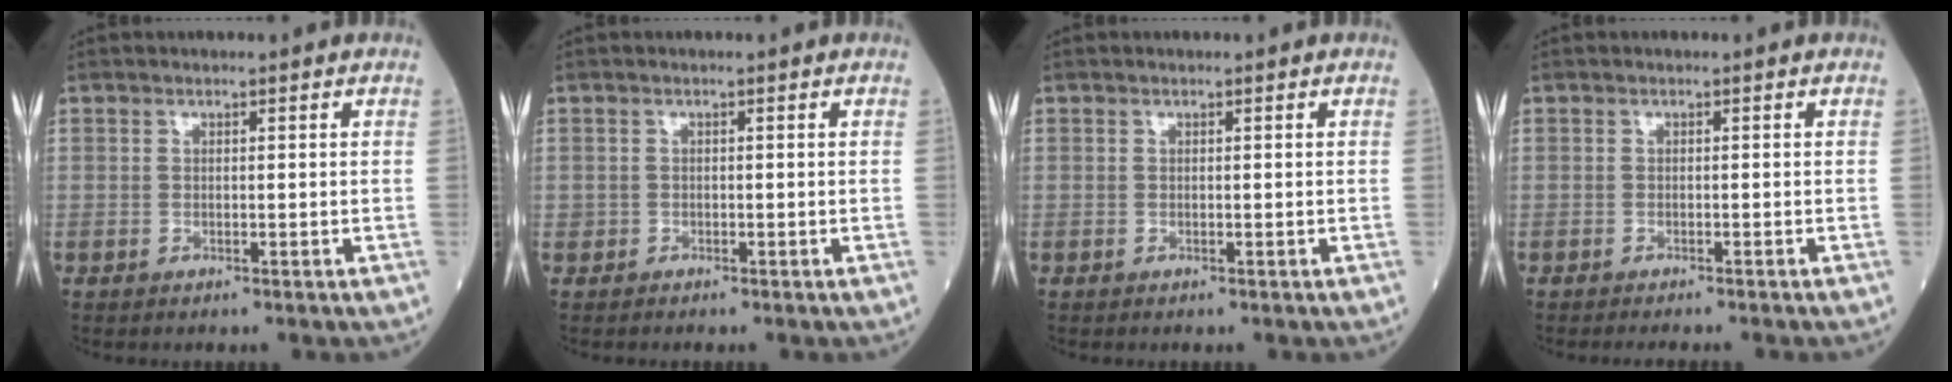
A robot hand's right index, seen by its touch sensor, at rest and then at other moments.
{"total": 0.9, "force": [-0.4, 0.8, -0.1], "torque": [-0.004, 0.004, -0.008]}
{"total": 0.0}
{"total": 4.2, "force": [-3.7, 0.0, 1.8], "torque": [-0.016, -0.004, -0.050]}